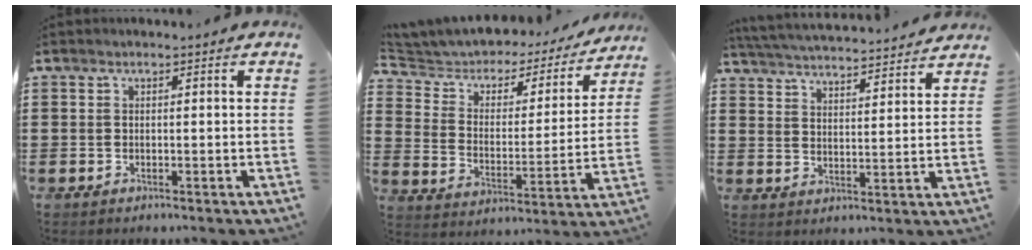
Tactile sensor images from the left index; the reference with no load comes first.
{"total": 3.7, "force": [2.9, 2.2, 0.7], "torque": [-0.040, -0.026, 0.039]}
{"total": 4.5, "force": [4.4, -0.4, 0.5], "torque": [-0.032, -0.034, 0.074]}